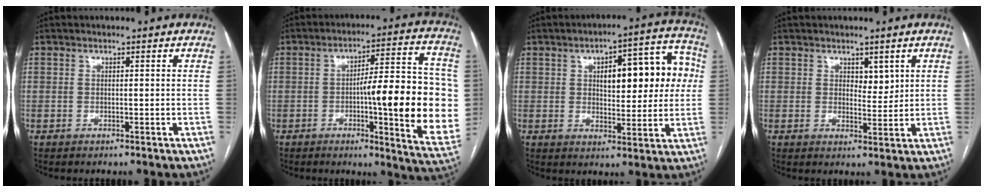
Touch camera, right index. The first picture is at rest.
{"total": 19.2, "force": [-2.1, 2.7, 18.9], "torque": [-0.223, 0.017, -0.021]}
{"total": 14.1, "force": [2.6, 5.3, 12.8], "torque": [-0.157, 0.038, 0.039]}
{"total": 2.7, "force": [1.4, 1.6, 1.7], "torque": [-0.022, -0.006, 0.024]}